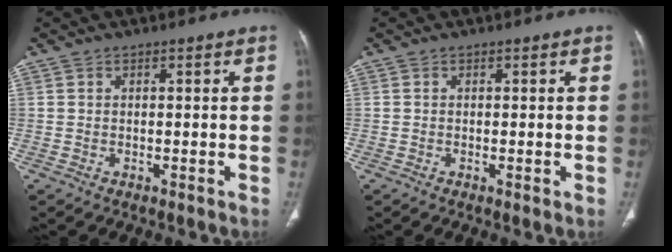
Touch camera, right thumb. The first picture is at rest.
{"total": 0.6, "force": [-0.1, -0.1, 0.6], "torque": [-0.019, -0.005, 0.000]}